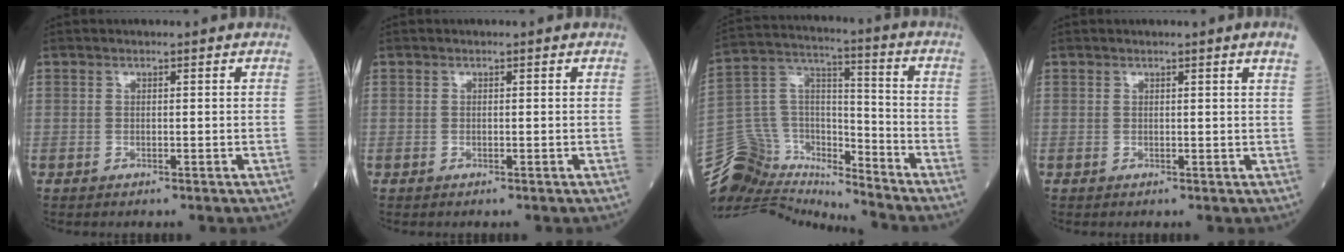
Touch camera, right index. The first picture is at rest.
{"total": 0.0}
{"total": 15.2, "force": [-14.3, 4.8, 2.0], "torque": [-0.052, 0.084, -0.250]}
{"total": 1.6, "force": [1.1, -0.5, 1.0], "torque": [-0.016, -0.005, 0.011]}